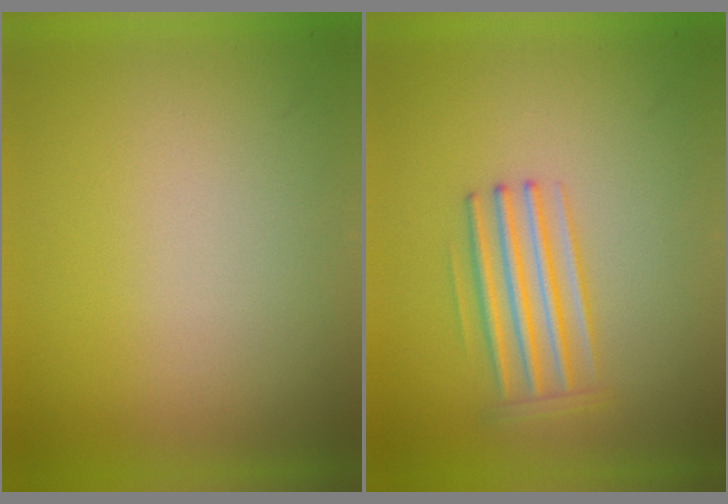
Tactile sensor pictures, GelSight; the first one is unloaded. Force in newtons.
{"total": 2.9}